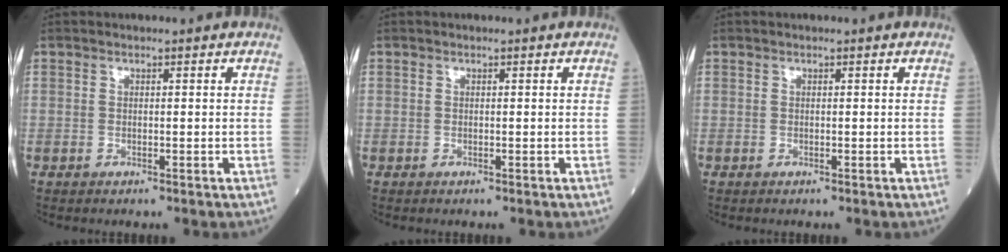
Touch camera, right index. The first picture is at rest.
{"total": 0.0}
{"total": 0.0}